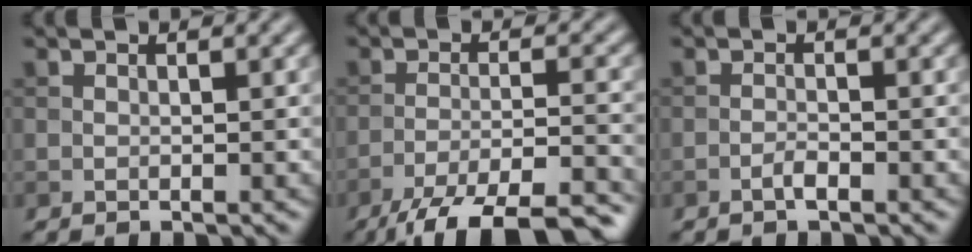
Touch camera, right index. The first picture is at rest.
{"total": 10.9, "force": [-8.8, 2.4, 5.9], "torque": [-0.092, -0.016, -0.133]}
{"total": 1.1, "force": [-0.7, 0.2, 0.8], "torque": [-0.014, 0.003, -0.015]}